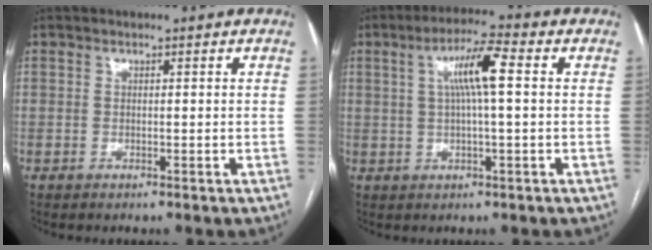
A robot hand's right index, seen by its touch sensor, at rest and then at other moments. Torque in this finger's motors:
{"motor_torque": [0.67, 0.30, 0.22, 0.12]}